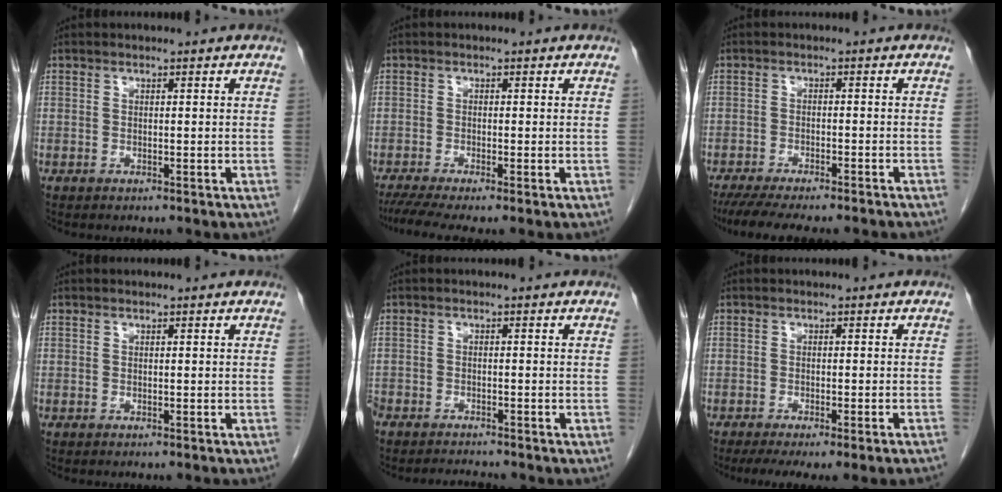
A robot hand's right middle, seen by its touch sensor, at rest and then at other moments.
{"total": 3.6, "force": [-2.9, 0.2, 2.1], "torque": [-0.040, -0.010, -0.050]}
{"total": 13.0, "force": [-11.3, 1.4, 6.2], "torque": [-0.089, -0.019, -0.156]}
{"total": 0.0}
{"total": 4.0, "force": [-3.9, 0.5, 0.5], "torque": [-0.010, -0.011, -0.066]}
{"total": 9.3, "force": [-7.6, -0.2, 5.3], "torque": [-0.056, -0.016, -0.104]}